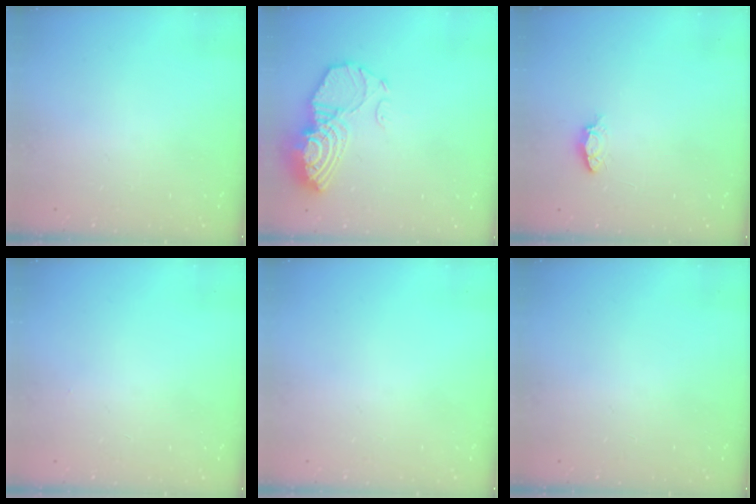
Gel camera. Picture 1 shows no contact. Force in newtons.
{"total": 14.3, "press": 14.2, "slide": 1.4}
{"total": 3.9, "press": 3.9, "slide": 0.5}
{"total": 3.3, "press": 2.4, "slide": 2.2}
{"total": 0.0}
{"total": 0.0}